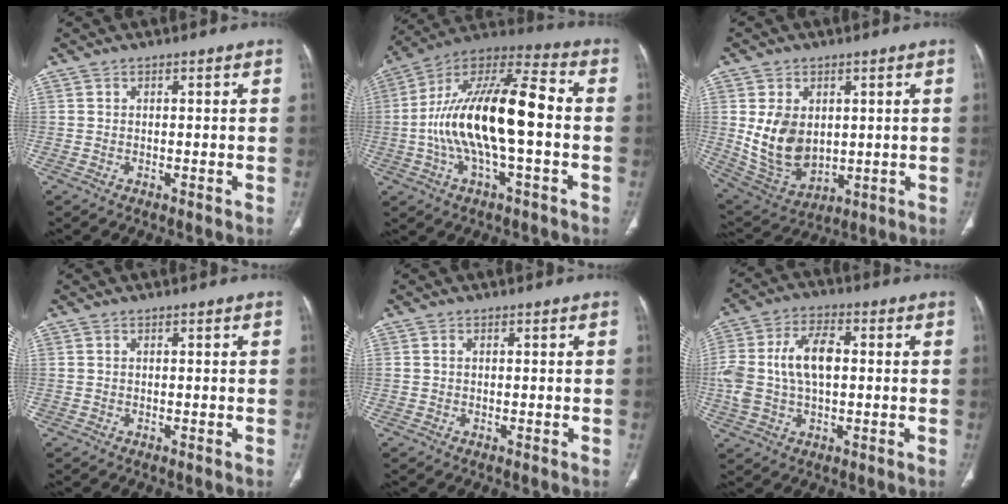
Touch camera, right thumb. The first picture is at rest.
{"total": 20.9, "force": [-2.0, 7.4, 19.4], "torque": [-0.363, 0.044, -0.039]}
{"total": 12.1, "force": [1.3, 8.6, 8.4], "torque": [-0.128, -0.015, 0.052]}
{"total": 0.0}
{"total": 0.7, "force": [0.0, 0.6, 0.4], "torque": [-0.010, 0.004, 0.003]}
{"total": 13.6, "force": [0.9, 7.9, 11.1], "torque": [-0.232, 0.024, 0.016]}